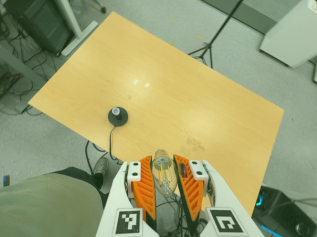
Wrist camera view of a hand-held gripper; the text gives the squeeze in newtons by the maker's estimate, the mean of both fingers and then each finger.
{"total": 22.1, "left": 24.8, "right": 19.4}